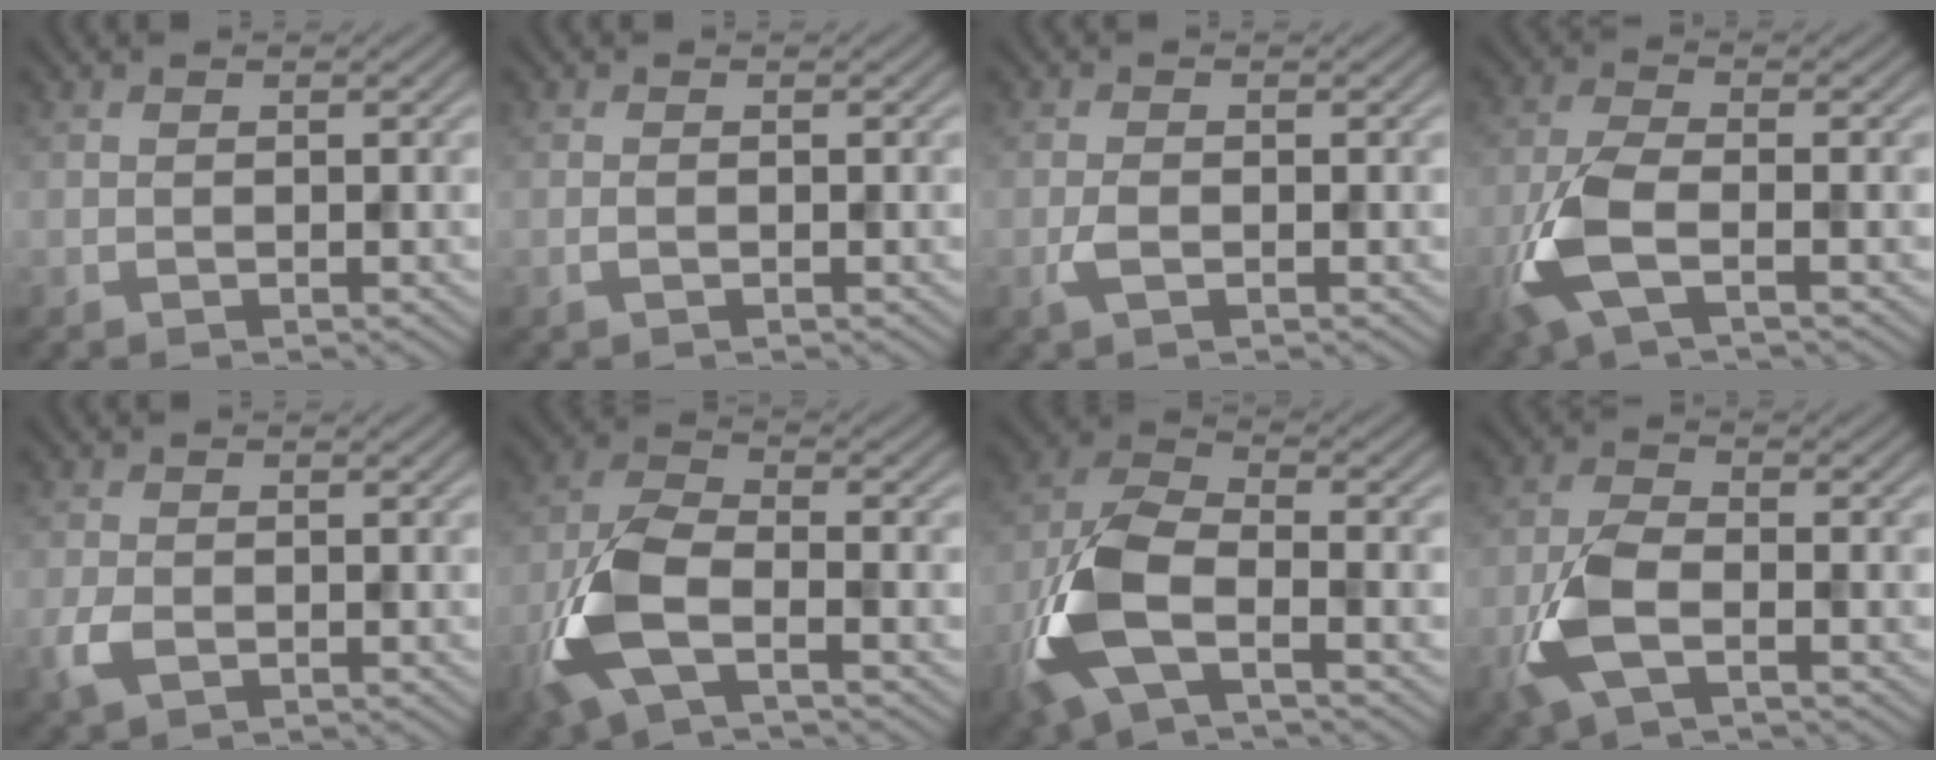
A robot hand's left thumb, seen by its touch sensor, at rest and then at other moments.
{"total": 0.5, "force": [-0.1, 0.1, 0.5], "torque": [-0.010, 0.002, -0.003]}
{"total": 1.6, "force": [-0.5, 0.7, 1.4], "torque": [-0.029, 0.001, -0.016]}
{"total": 6.9, "force": [-2.4, 2.6, 5.9], "torque": [-0.150, -0.006, -0.062]}
{"total": 2.4, "force": [-0.8, 1.5, 1.7], "torque": [-0.045, -0.006, -0.019]}
{"total": 8.7, "force": [-3.5, 3.8, 7.0], "torque": [-0.172, -0.005, -0.089]}
{"total": 9.6, "force": [-4.0, 4.4, 7.6], "torque": [-0.183, -0.006, -0.098]}
{"total": 6.0, "force": [-2.2, 2.7, 4.9], "torque": [-0.118, -0.003, -0.054]}